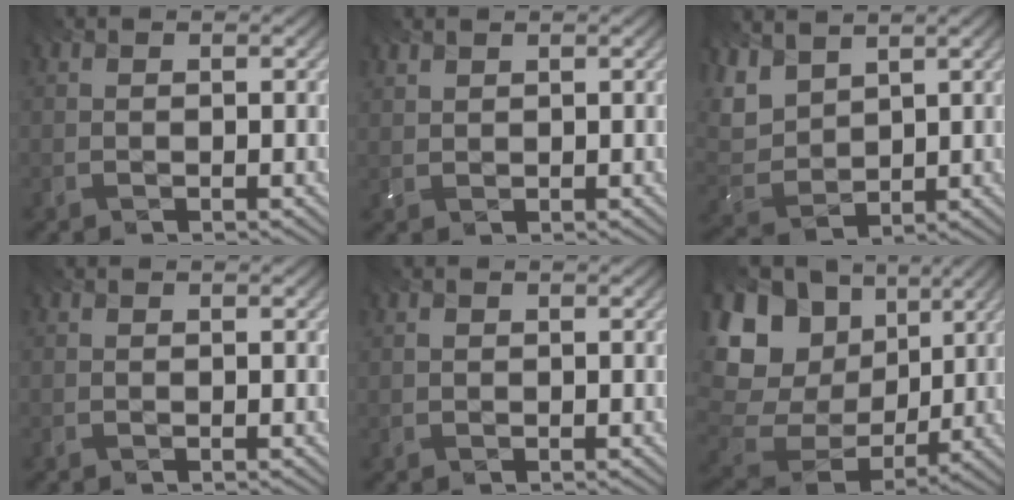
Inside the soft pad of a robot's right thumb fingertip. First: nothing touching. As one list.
[{"total": 1.0, "force": [0.9, 0.4, 0.2], "torque": [-0.005, 0.003, 0.023]}, {"total": 6.4, "force": [3.9, 3.8, 3.4], "torque": [-0.115, 0.016, 0.072]}, {"total": 0.0}, {"total": 0.0}, {"total": 18.9, "force": [4.9, 14.9, 10.4], "torque": [-0.291, 0.027, 0.117]}]